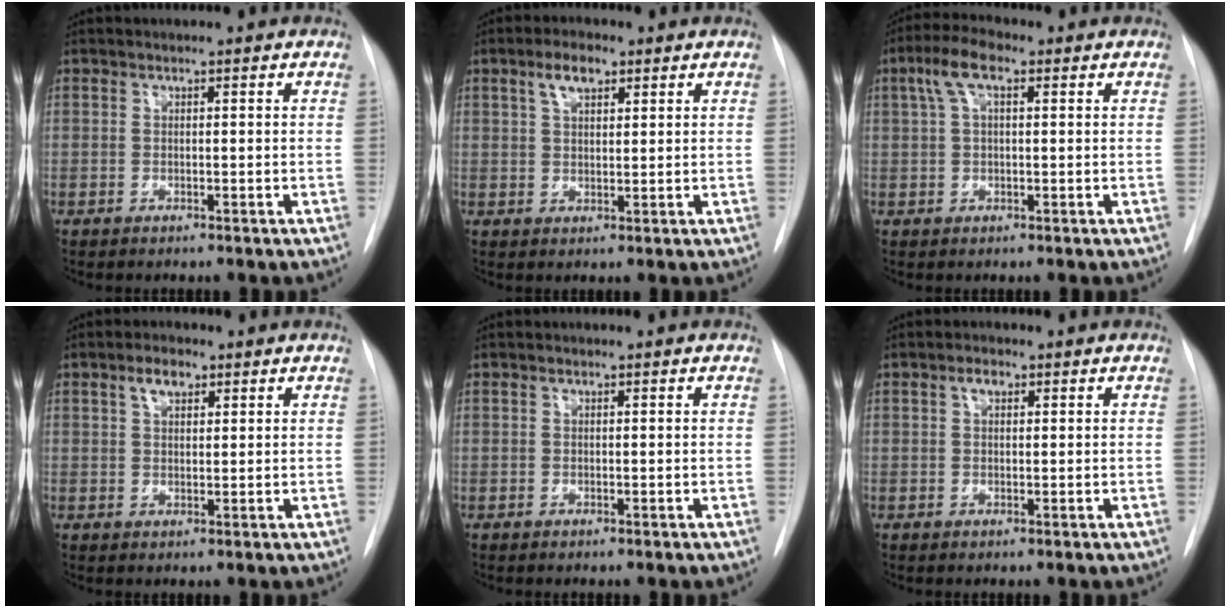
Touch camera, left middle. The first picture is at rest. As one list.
[{"total": 4.4, "force": [2.4, 1.9, 3.1], "torque": [-0.061, 0.010, 0.044]}, {"total": 5.4, "force": [2.1, 1.9, 4.6], "torque": [-0.101, 0.026, 0.040]}, {"total": 3.4, "force": [1.9, 1.7, 2.3], "torque": [-0.044, 0.008, 0.034]}, {"total": 0.0}, {"total": 1.8, "force": [0.8, 1.0, 1.3], "torque": [-0.025, 0.008, 0.013]}]